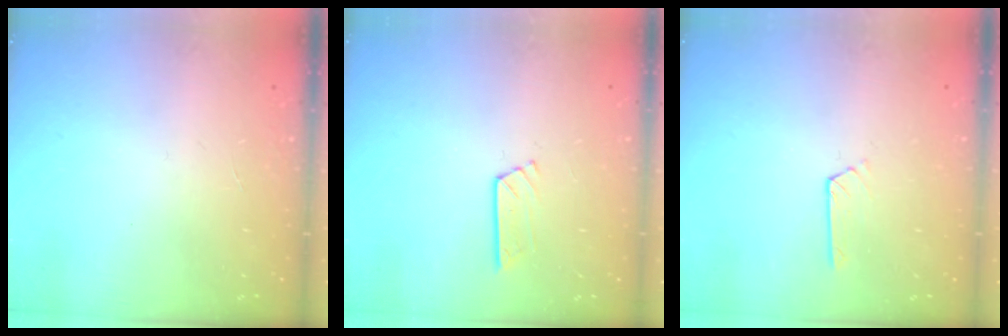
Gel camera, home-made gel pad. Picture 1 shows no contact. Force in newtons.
{"total": 3.5, "press": 3.4, "slide": 0.3}
{"total": 3.0, "press": 3.0, "slide": 0.4}